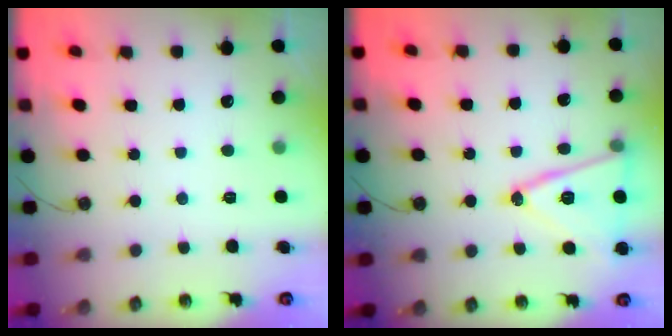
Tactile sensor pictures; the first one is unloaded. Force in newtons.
{"total": 16.4, "press": 16.1, "slide": 3.3}